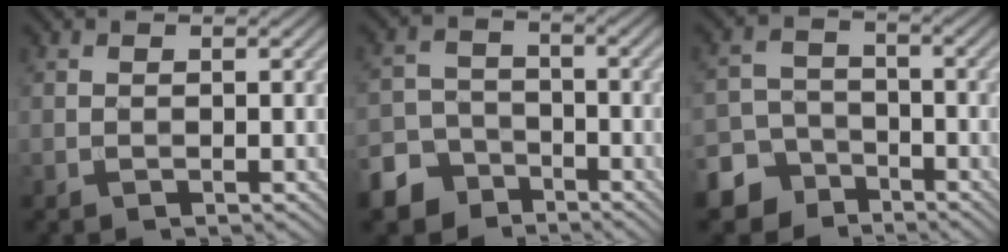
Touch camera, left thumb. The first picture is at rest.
{"total": 6.8, "force": [-4.7, 4.5, 1.9], "torque": [-0.037, -0.009, -0.102]}
{"total": 7.1, "force": [-4.9, 4.8, 1.6], "torque": [-0.027, -0.010, -0.105]}